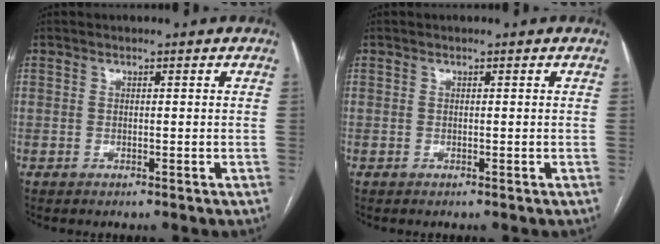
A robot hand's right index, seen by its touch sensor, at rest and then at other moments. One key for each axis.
{"total": 0.0}